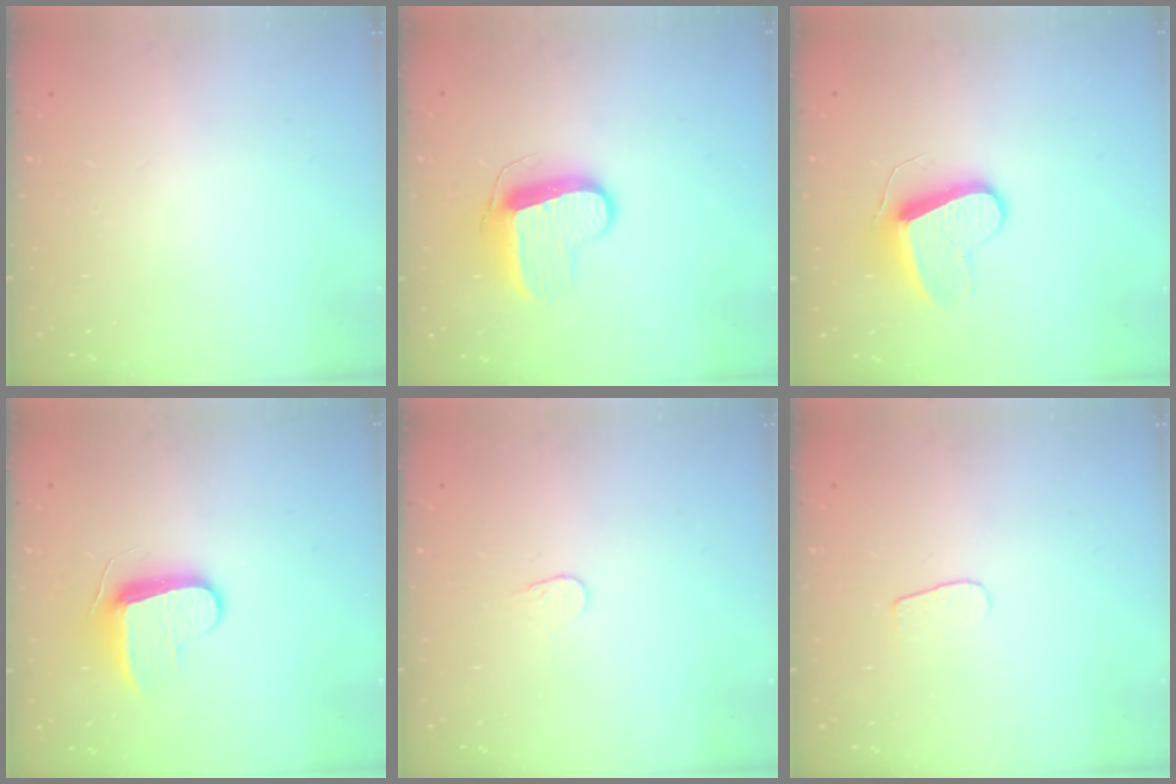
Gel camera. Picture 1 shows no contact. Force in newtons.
{"total": 10.3, "press": 10.3, "slide": 0.4}
{"total": 10.9, "press": 10.9, "slide": 0.7}
{"total": 8.7, "press": 8.7, "slide": 0.9}
{"total": 3.7, "press": 3.7, "slide": 0.3}
{"total": 4.2, "press": 4.2, "slide": 0.4}